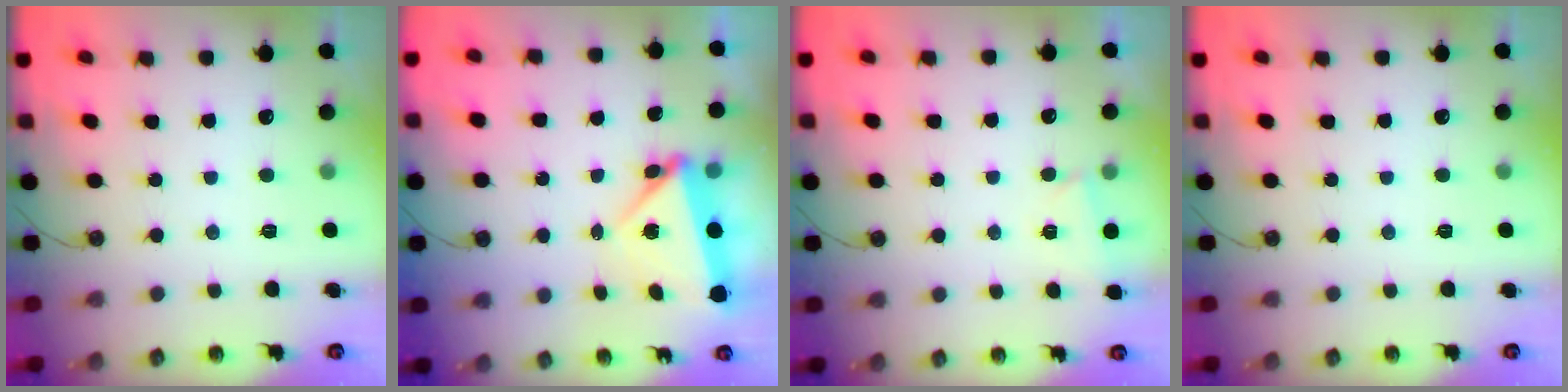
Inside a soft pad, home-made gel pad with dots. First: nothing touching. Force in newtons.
{"total": 7.2, "press": 5.1, "slide": 5.1}
{"total": 1.7, "press": 1.7, "slide": 0.5}
{"total": 0.0}